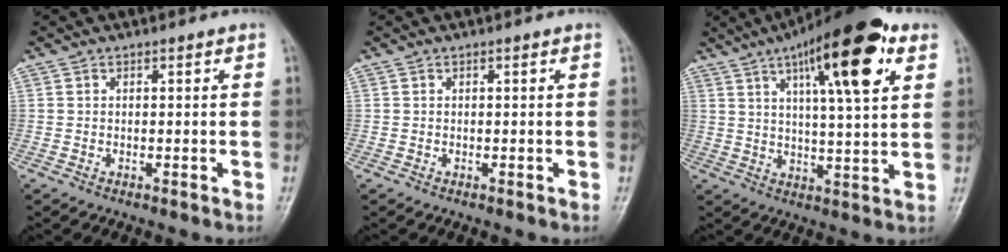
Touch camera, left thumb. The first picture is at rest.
{"total": 0.0}
{"total": 18.8, "force": [8.7, 5.0, 15.9], "torque": [-0.222, -0.017, 0.130]}